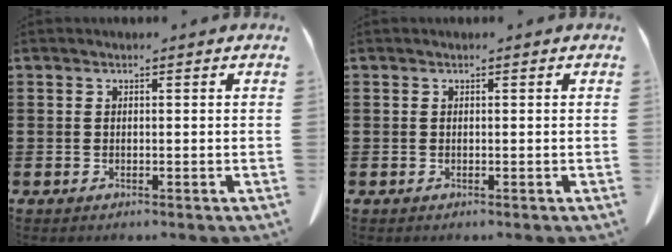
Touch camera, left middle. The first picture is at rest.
{"total": 0.0}